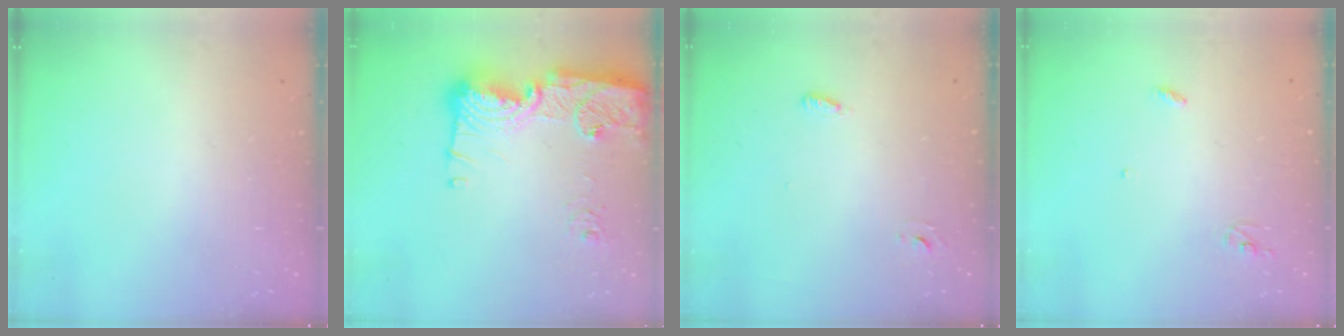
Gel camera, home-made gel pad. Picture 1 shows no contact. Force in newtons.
{"total": 18.9, "press": 18.8, "slide": 1.7}
{"total": 2.6, "press": 2.5, "slide": 0.6}
{"total": 3.0, "press": 2.9, "slide": 0.2}